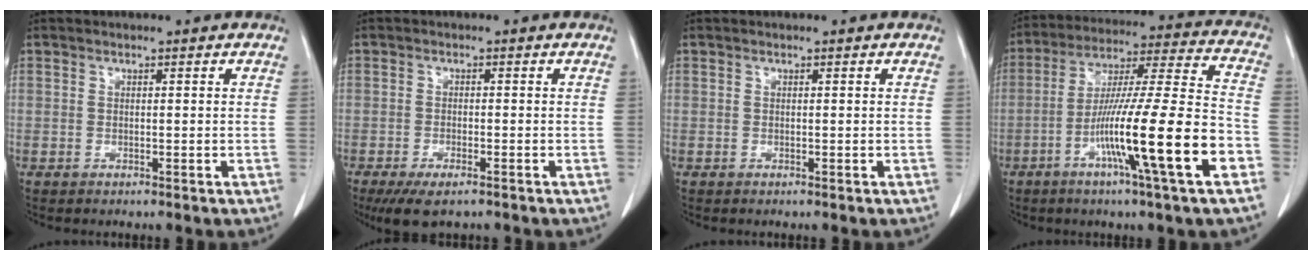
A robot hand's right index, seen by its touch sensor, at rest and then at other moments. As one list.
[{"total": 5.6, "force": [-4.0, 1.6, 3.6], "torque": [-0.065, -0.014, -0.064]}, {"total": 0.0}, {"total": 19.1, "force": [-7.4, -0.5, 17.6], "torque": [-0.301, -0.015, -0.128]}]